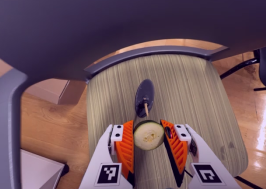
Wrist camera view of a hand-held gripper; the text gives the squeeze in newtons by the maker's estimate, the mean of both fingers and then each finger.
{"total": 10.2, "left": 10.8, "right": 9.6}